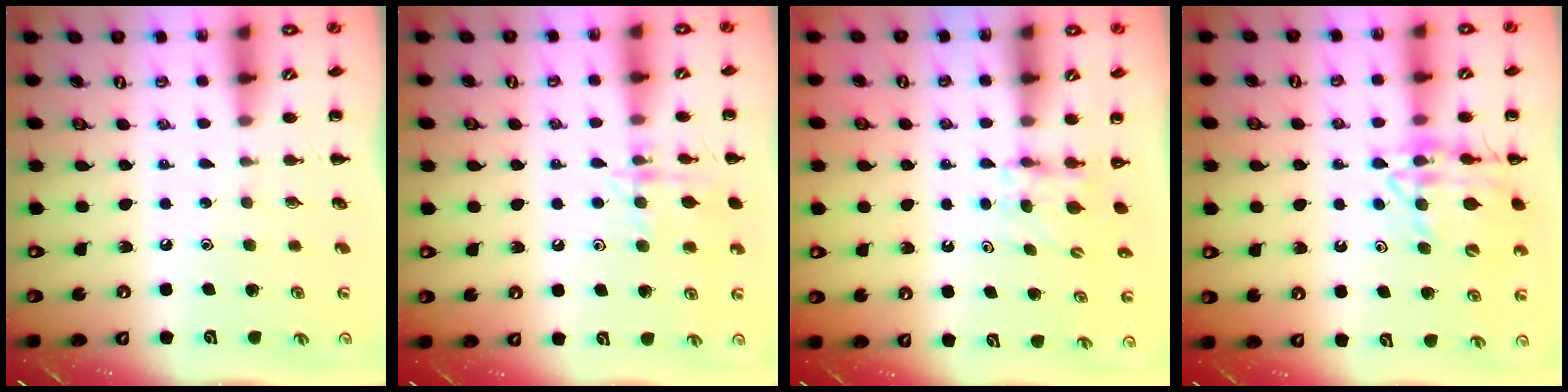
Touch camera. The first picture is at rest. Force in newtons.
{"total": 11.2, "press": 11.2, "slide": 0.6}
{"total": 3.5, "press": 3.4, "slide": 1.1}
{"total": 15.4, "press": 15.2, "slide": 2.1}